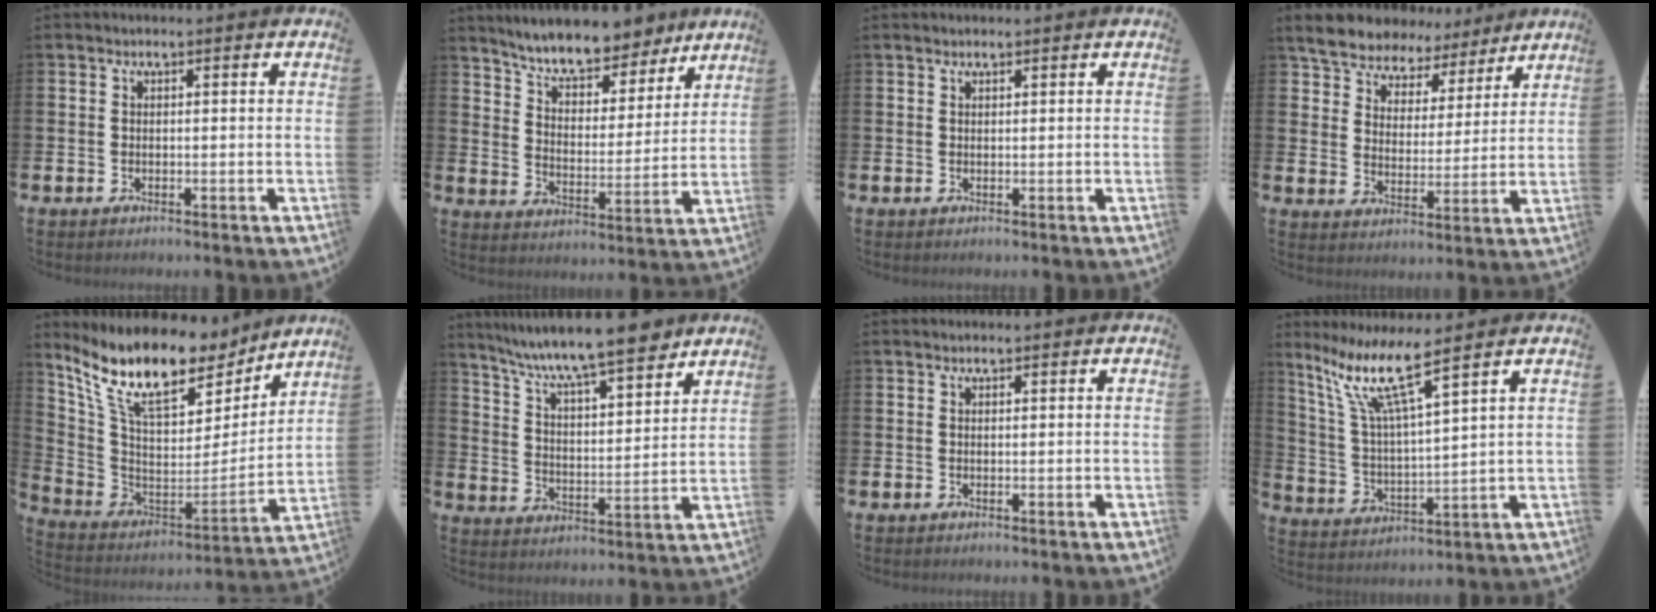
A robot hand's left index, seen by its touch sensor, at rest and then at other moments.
{"total": 8.5, "force": [7.9, 2.1, 2.3], "torque": [-0.078, -0.053, 0.139]}
{"total": 0.7, "force": [0.7, 0.2, 0.0], "torque": [0.000, 0.000, 0.013]}
{"total": 7.4, "force": [6.9, 2.7, 0.7], "torque": [-0.052, -0.045, 0.123]}
{"total": 13.1, "force": [10.7, 4.4, 6.1], "torque": [-0.161, -0.058, 0.189]}
{"total": 9.6, "force": [8.6, 1.0, 4.1], "torque": [-0.109, -0.052, 0.147]}
{"total": 0.0}
{"total": 9.4, "force": [7.1, 1.0, 6.0], "torque": [-0.148, -0.033, 0.121]}